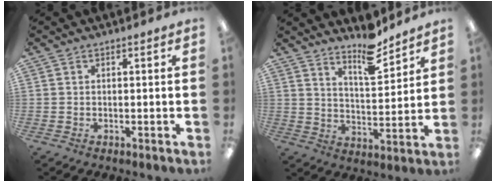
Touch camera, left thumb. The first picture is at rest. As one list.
[{"total": 10.0, "force": [8.4, 2.7, 4.8], "torque": [-0.061, -0.063, 0.144]}]